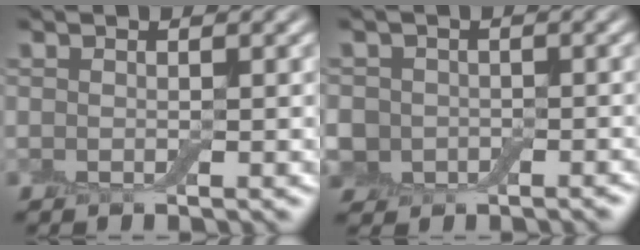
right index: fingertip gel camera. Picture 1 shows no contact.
{"total": 5.8, "force": [-1.4, 5.4, 1.6], "torque": [-0.030, 0.000, -0.053]}